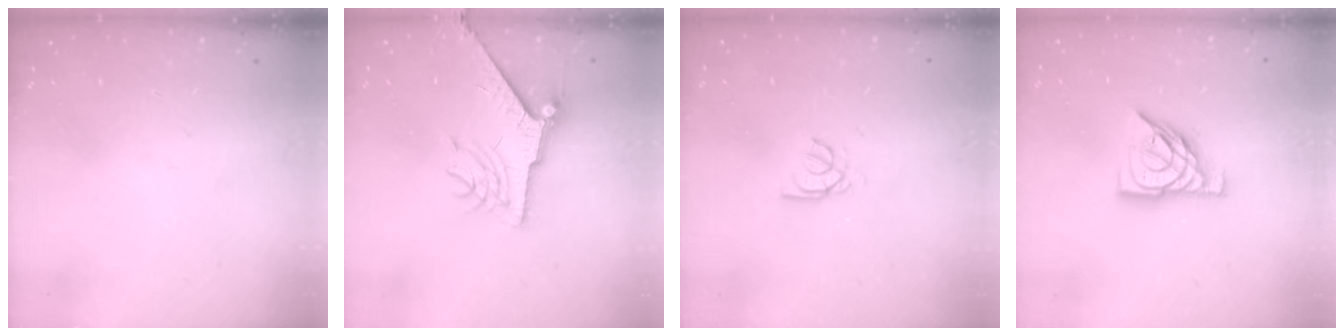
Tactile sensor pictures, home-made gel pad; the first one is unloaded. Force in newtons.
{"total": 7.8, "press": 7.7, "slide": 0.9}
{"total": 2.6, "press": 2.6, "slide": 0.4}
{"total": 10.7, "press": 10.6, "slide": 1.2}